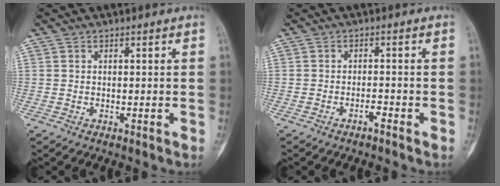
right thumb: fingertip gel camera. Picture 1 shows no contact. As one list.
[{"total": 1.4, "force": [-1.1, 0.3, 0.8], "torque": [-0.012, 0.011, -0.019]}]